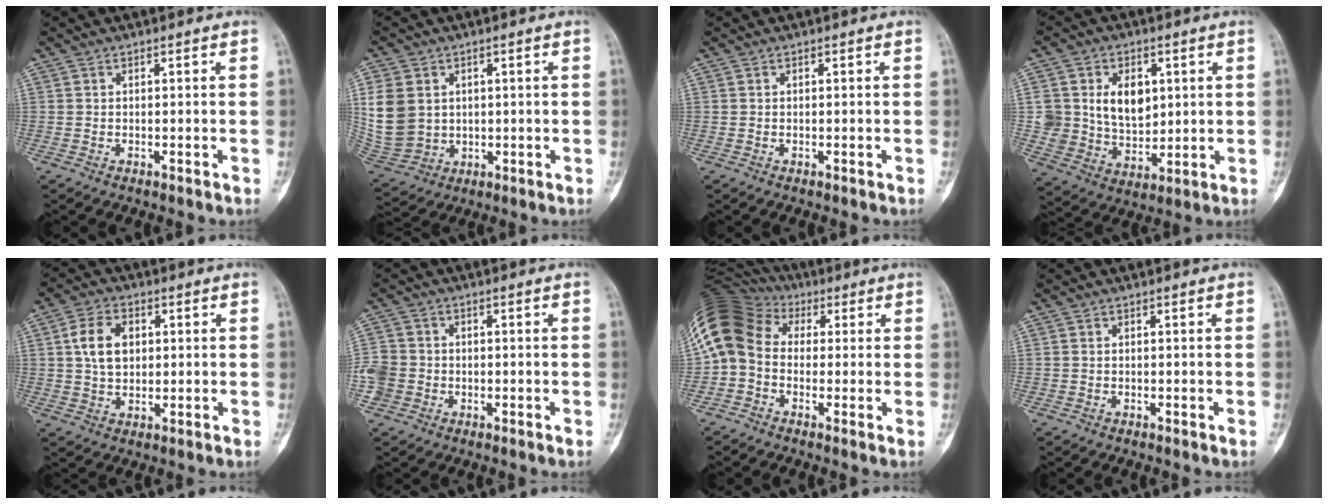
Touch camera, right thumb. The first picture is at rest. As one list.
[{"total": 10.9, "force": [2.2, 8.9, 5.9], "torque": [-0.111, -0.003, 0.062]}, {"total": 0.0}, {"total": 11.5, "force": [3.0, 8.6, 7.0], "torque": [-0.076, -0.020, 0.066]}, {"total": 7.7, "force": [1.6, 5.3, 5.4], "torque": [-0.082, 0.001, 0.025]}, {"total": 6.2, "force": [-1.5, 5.6, 2.1], "torque": [-0.042, 0.013, -0.028]}, {"total": 14.5, "force": [1.5, 11.7, 8.5], "torque": [-0.165, 0.048, 0.015]}, {"total": 0.0}]